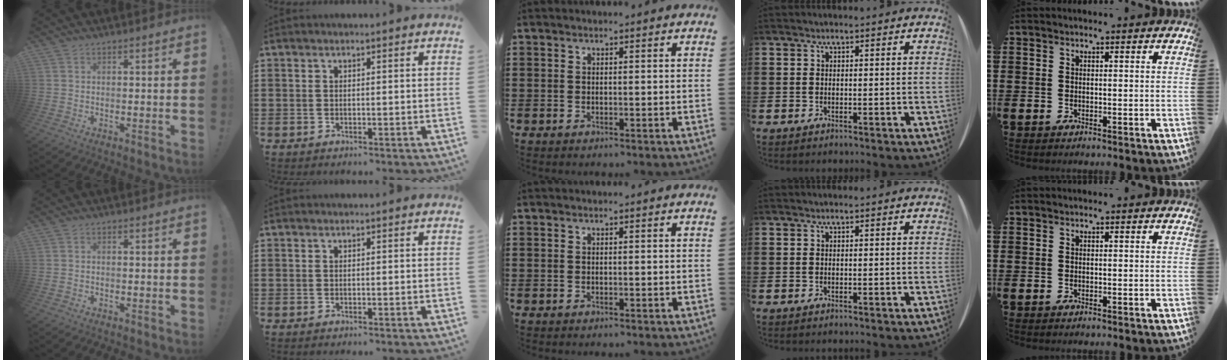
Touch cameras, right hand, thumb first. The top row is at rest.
{"thumb": {"total": 0.8, "force": [-0.7, 0.4, 0.0], "torque": [0.001, 0.003, -0.011]}}